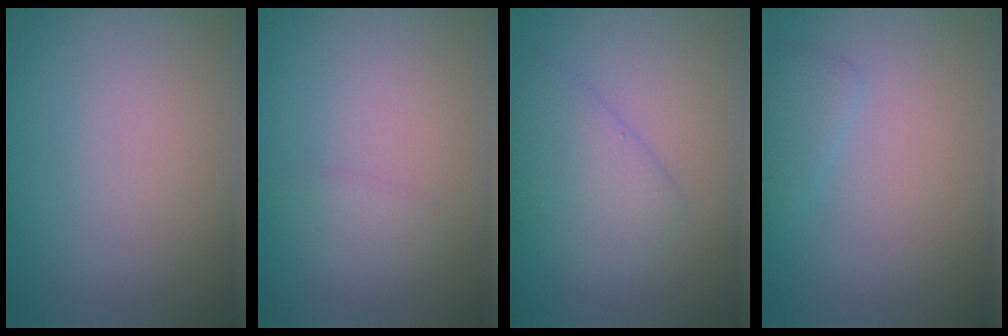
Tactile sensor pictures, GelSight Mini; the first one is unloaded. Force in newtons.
{"total": 1.1, "press": 1.1, "slide": 0.1}
{"total": 3.2, "press": 3.2, "slide": 0.1}
{"total": 1.4, "press": 1.4, "slide": 0.1}